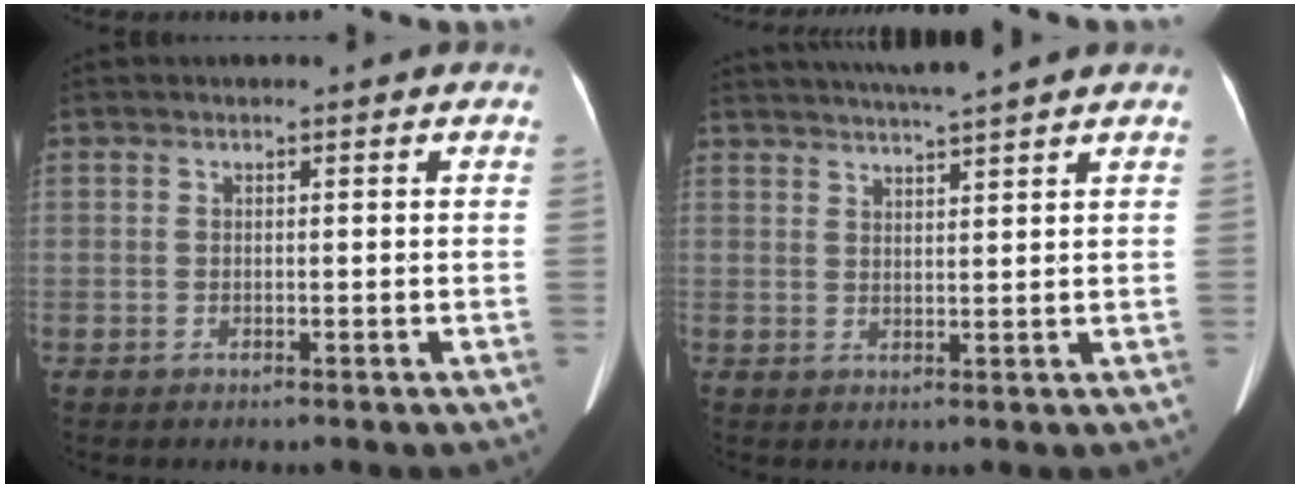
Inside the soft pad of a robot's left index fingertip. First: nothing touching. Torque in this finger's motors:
{"motor_torque": [0.21, -0.36, 0.13, 0.04]}